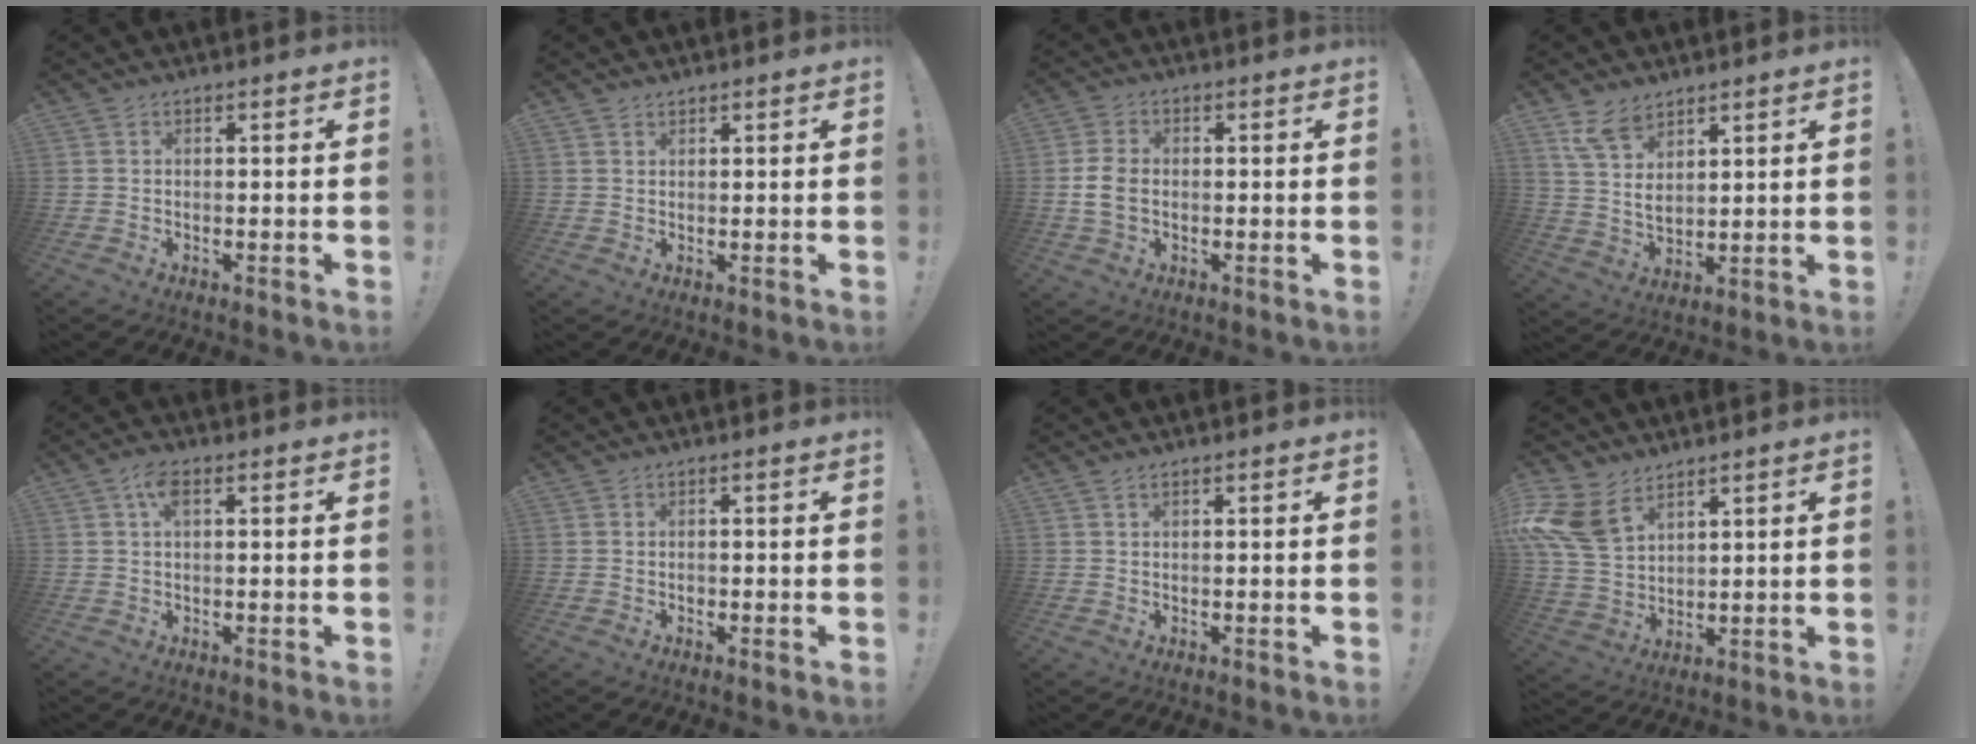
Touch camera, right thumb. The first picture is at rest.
{"total": 1.1, "force": [0.9, 0.5, 0.1], "torque": [-0.001, -0.002, 0.019]}
{"total": 6.4, "force": [-0.3, 4.5, 4.6], "torque": [-0.081, 0.005, -0.008]}
{"total": 9.0, "force": [6.5, 4.7, 4.0], "torque": [-0.081, -0.034, 0.129]}
{"total": 4.3, "force": [1.4, 2.1, 3.5], "torque": [-0.062, 0.005, 0.022]}
{"total": 0.6, "force": [-0.4, 0.5, 0.2], "torque": [-0.010, 0.004, -0.006]}
{"total": 1.0, "force": [0.6, 0.3, 0.7], "torque": [-0.022, 0.004, 0.013]}
{"total": 13.8, "force": [7.6, 8.8, 7.5], "torque": [-0.168, -0.034, 0.153]}